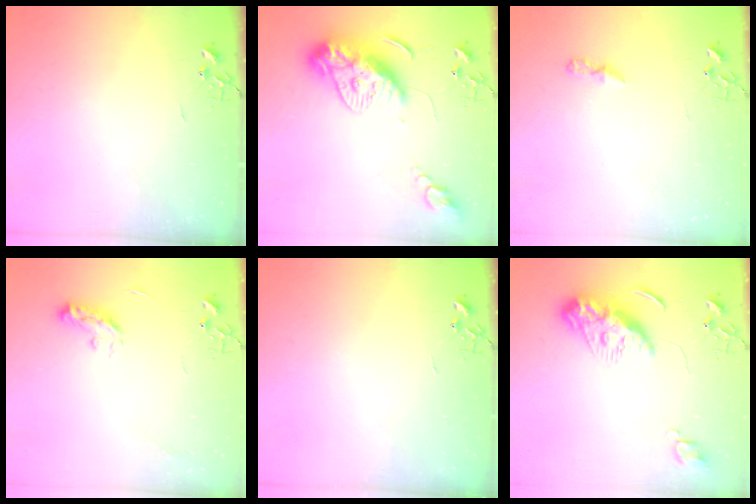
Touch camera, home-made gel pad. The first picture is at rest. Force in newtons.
{"total": 13.1, "press": 13.0, "slide": 1.2}
{"total": 5.1, "press": 5.0, "slide": 0.4}
{"total": 6.7, "press": 6.7, "slide": 0.5}
{"total": 0.0}
{"total": 11.8, "press": 11.7, "slide": 1.1}